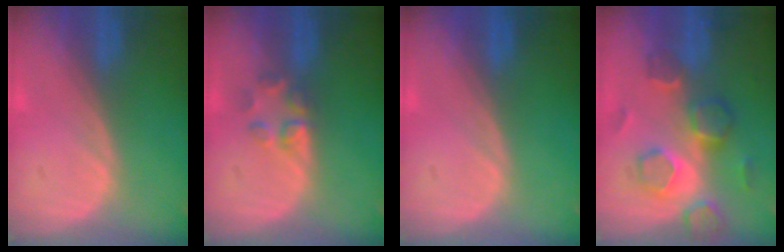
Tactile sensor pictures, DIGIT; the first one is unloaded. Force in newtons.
{"total": 2.9, "press": 2.9, "slide": 0.3}
{"total": 0.0}
{"total": 8.9, "press": 7.8, "slide": 4.3}